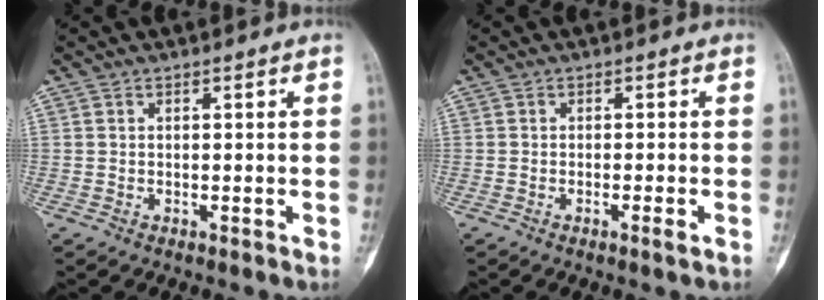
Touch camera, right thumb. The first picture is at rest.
{"total": 1.6, "force": [-0.8, 0.0, 1.4], "torque": [-0.026, 0.001, -0.015]}